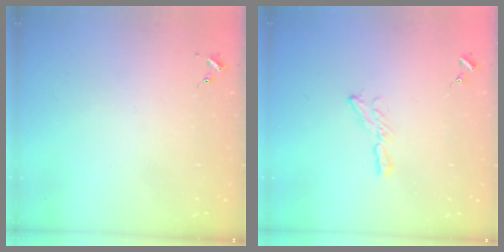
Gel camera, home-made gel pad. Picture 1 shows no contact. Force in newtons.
{"total": 6.5, "press": 6.5, "slide": 0.3}